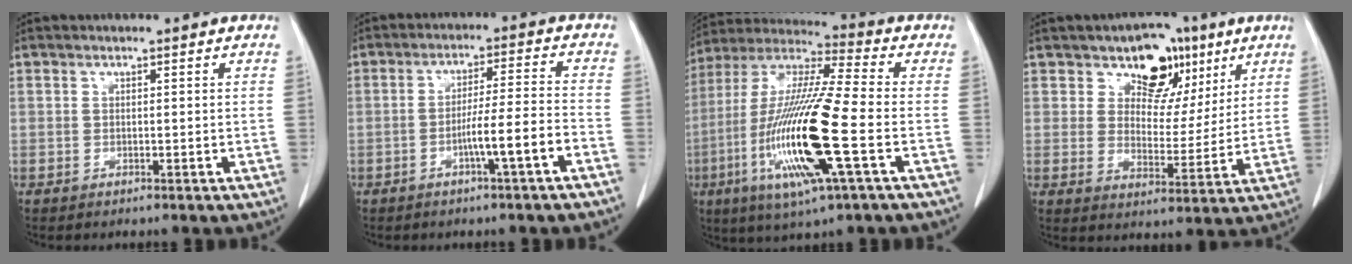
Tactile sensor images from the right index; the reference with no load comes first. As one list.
[{"total": 7.0, "force": [-3.1, -0.7, 6.2], "torque": [-0.104, 0.008, -0.052]}, {"total": 19.9, "force": [-5.5, 1.2, 19.0], "torque": [-0.404, -0.023, -0.107]}, {"total": 9.0, "force": [5.4, 5.9, 4.2], "torque": [-0.048, 0.010, 0.084]}]